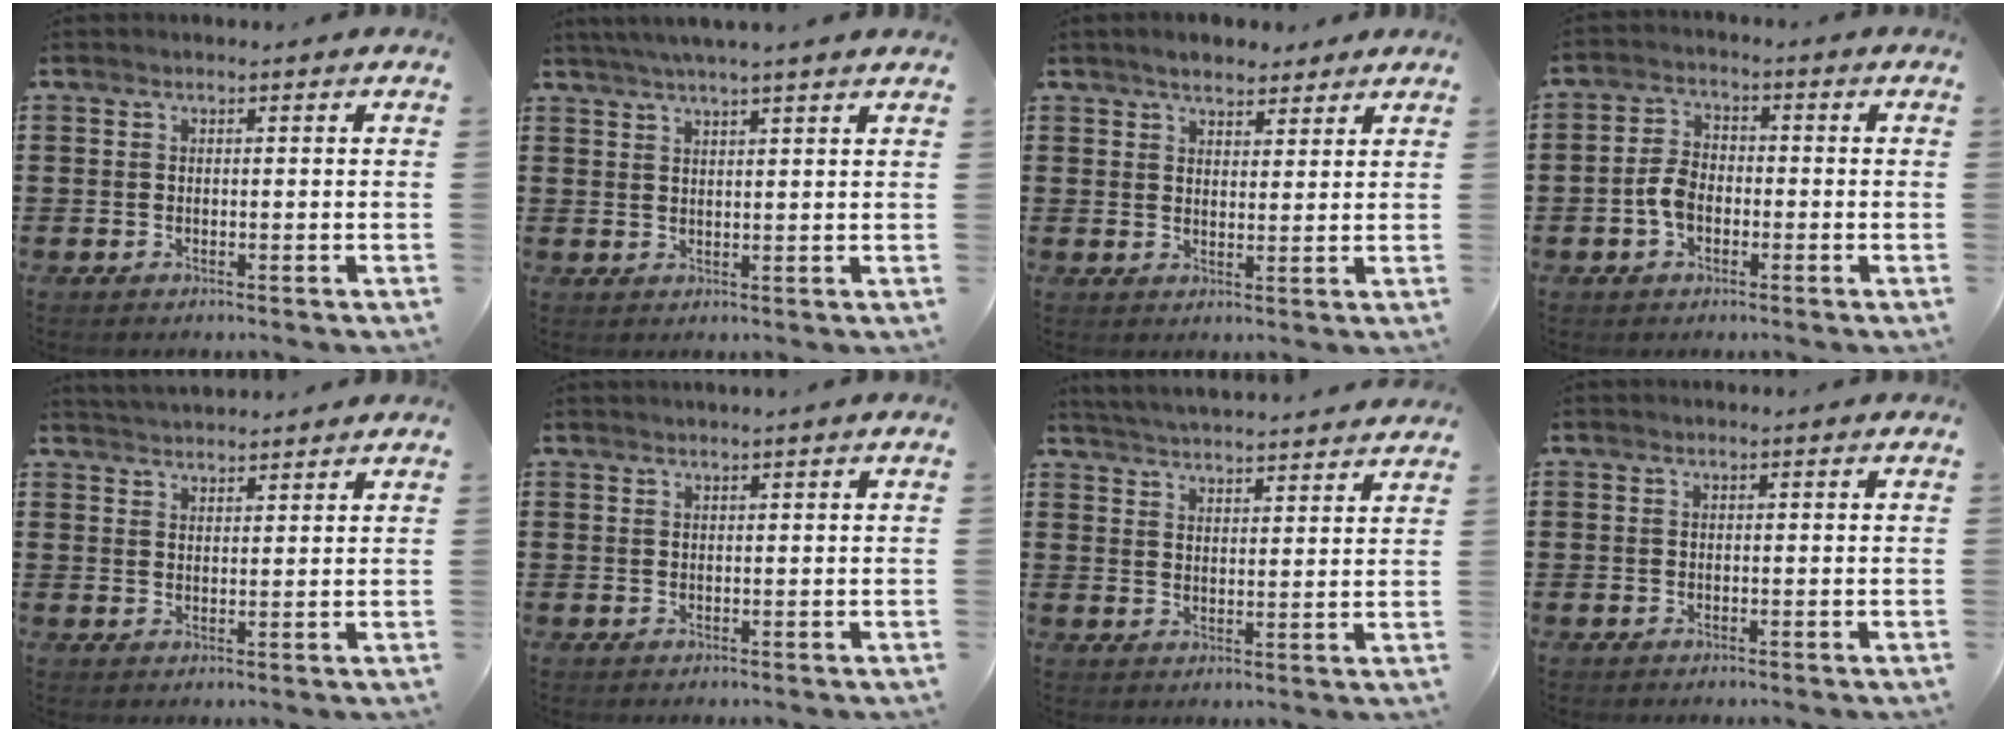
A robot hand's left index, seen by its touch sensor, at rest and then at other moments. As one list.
[{"total": 3.5, "force": [3.1, -0.6, 1.5], "torque": [-0.036, -0.001, 0.056]}, {"total": 3.9, "force": [3.4, 1.5, 1.2], "torque": [-0.031, 0.003, 0.064]}, {"total": 4.4, "force": [-1.3, 2.8, 3.1], "torque": [-0.084, 0.000, -0.034]}, {"total": 2.9, "force": [2.9, -0.2, 0.0], "torque": [-0.007, -0.006, 0.055]}, {"total": 0.8, "force": [0.7, -0.2, 0.3], "torque": [-0.005, -0.003, 0.013]}, {"total": 4.3, "force": [4.2, -0.6, 0.1], "torque": [-0.020, -0.027, 0.074]}, {"total": 0.0}]